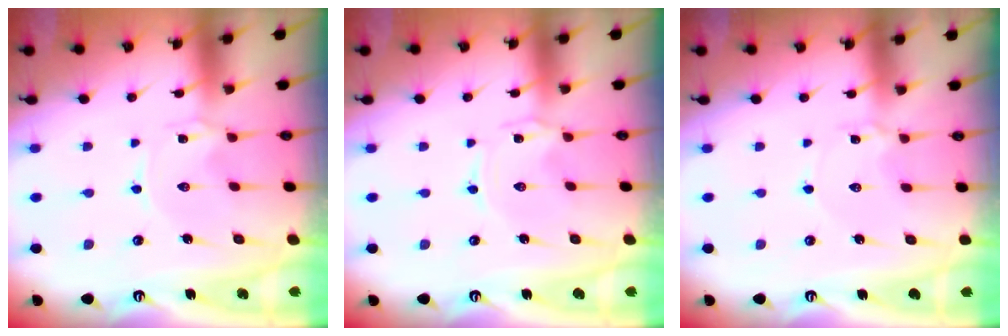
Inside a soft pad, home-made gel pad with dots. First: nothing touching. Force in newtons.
{"total": 0.0}
{"total": 2.9, "press": 2.9, "slide": 0.4}